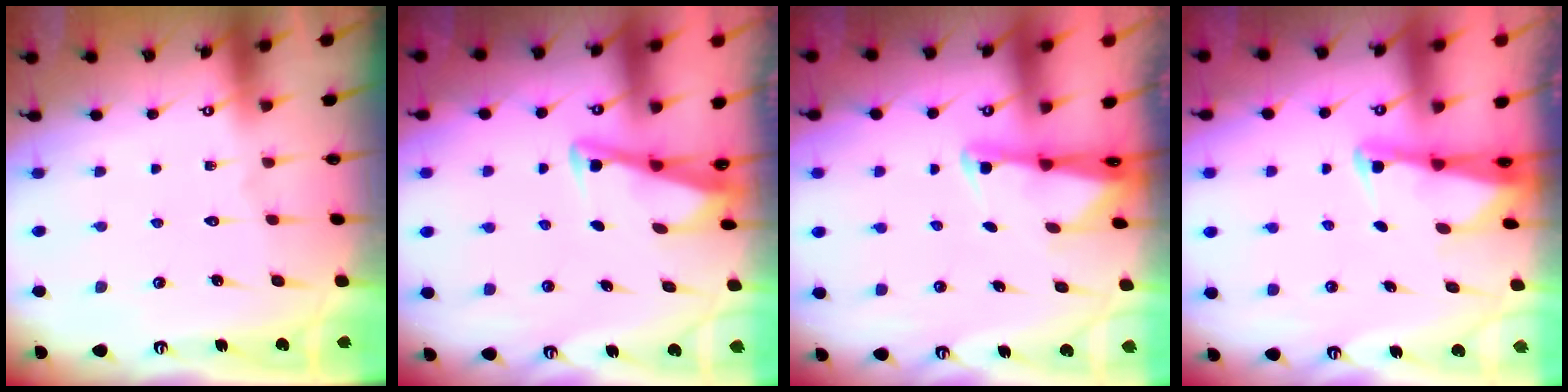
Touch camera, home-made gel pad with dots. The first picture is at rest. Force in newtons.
{"total": 3.5, "press": 3.4, "slide": 0.3}
{"total": 1.8, "press": 1.7, "slide": 0.4}
{"total": 2.6, "press": 2.6, "slide": 0.2}